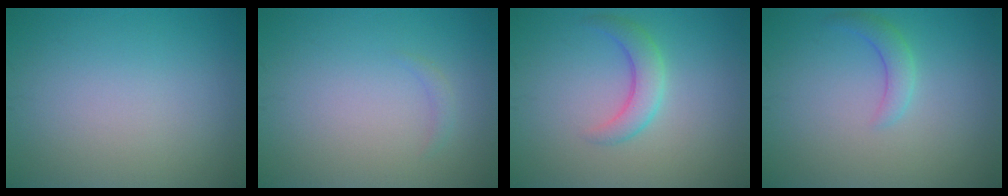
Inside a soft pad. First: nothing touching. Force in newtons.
{"total": 0.7, "press": 0.7, "slide": 0.1}
{"total": 2.8, "press": 2.8, "slide": 0.1}
{"total": 1.9, "press": 1.9, "slide": 0.1}